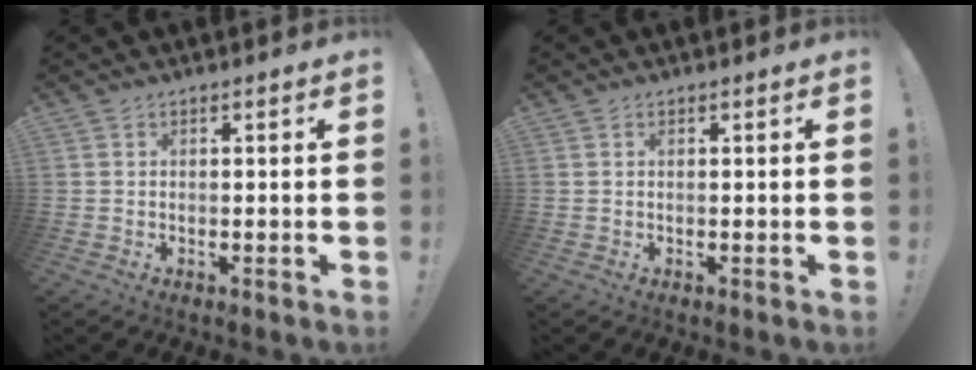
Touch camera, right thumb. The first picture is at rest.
{"total": 0.0}